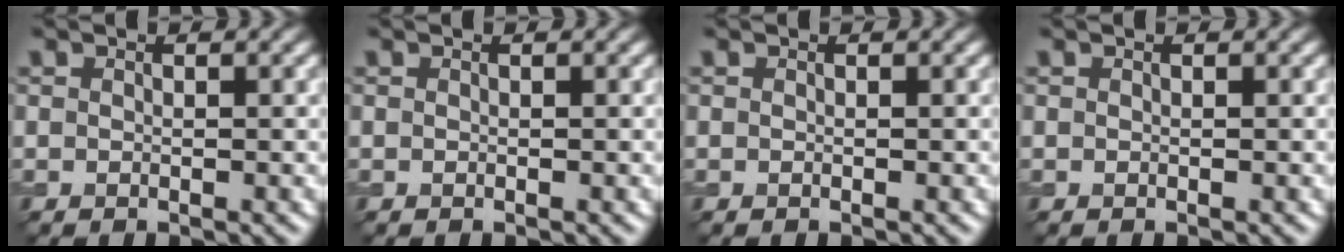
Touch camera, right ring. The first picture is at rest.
{"total": 0.0}
{"total": 0.0}
{"total": 0.0}